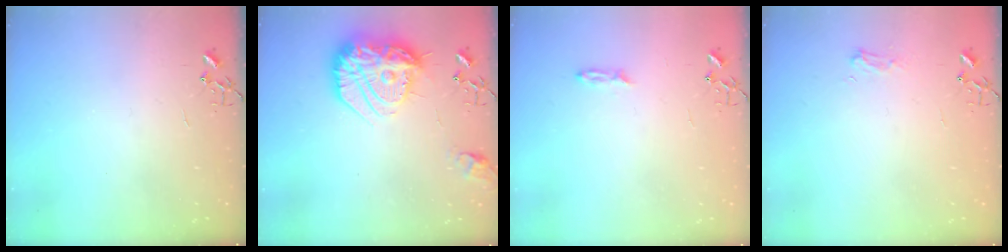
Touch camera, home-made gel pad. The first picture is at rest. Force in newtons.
{"total": 20.7, "press": 20.6, "slide": 1.5}
{"total": 3.2, "press": 3.2, "slide": 0.4}
{"total": 6.6, "press": 6.6, "slide": 0.5}